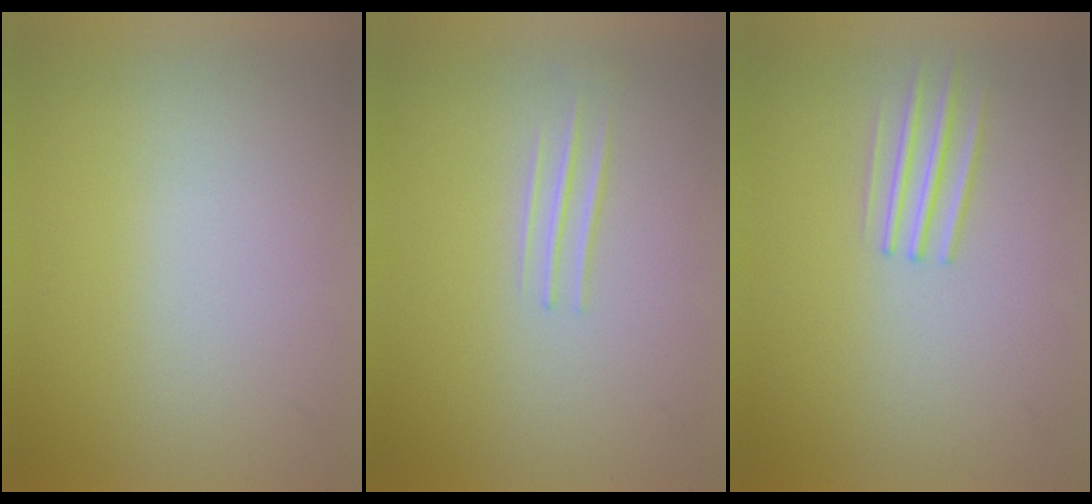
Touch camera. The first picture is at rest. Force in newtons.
{"total": 1.4}
{"total": 1.7}